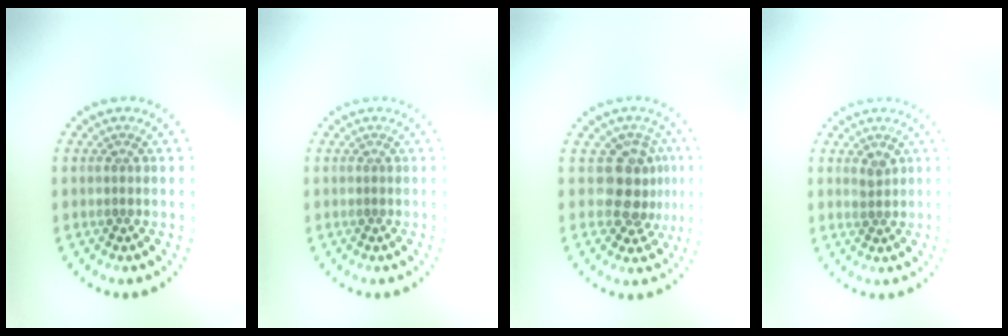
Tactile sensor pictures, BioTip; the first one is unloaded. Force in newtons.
{"total": 0.0}
{"total": 4.0, "press": 3.4, "slide": 2.1}
{"total": 0.9, "press": 0.7, "slide": 0.4}